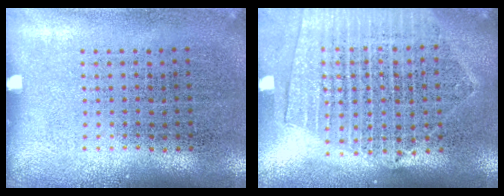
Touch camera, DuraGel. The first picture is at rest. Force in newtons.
{"total": 2.0, "press": 1.8, "slide": 0.9}